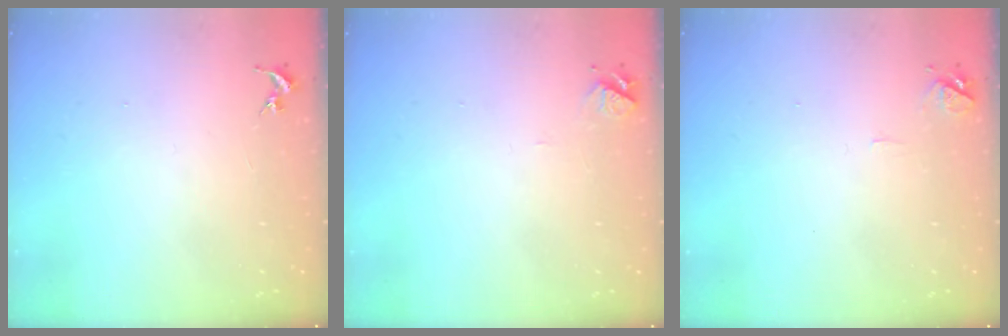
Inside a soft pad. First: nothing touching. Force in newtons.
{"total": 4.9, "press": 4.9, "slide": 0.5}
{"total": 6.3, "press": 6.3, "slide": 0.7}